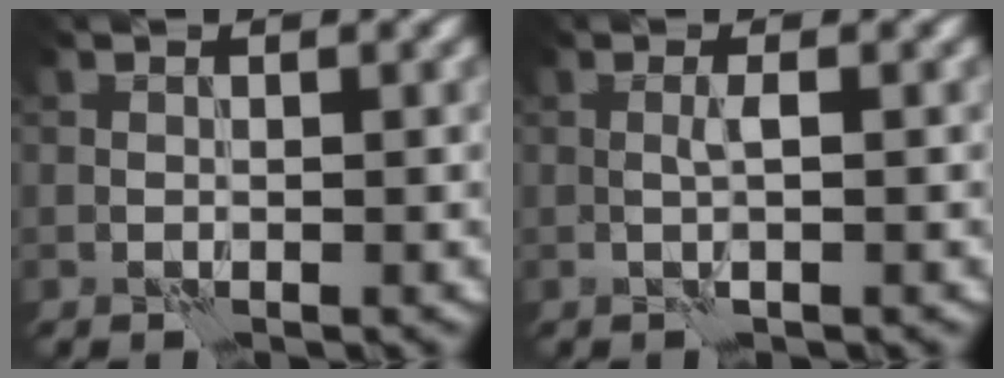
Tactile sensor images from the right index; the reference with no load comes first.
{"total": 0.9, "force": [0.4, -0.3, 0.8], "torque": [-0.017, 0.002, 0.006]}